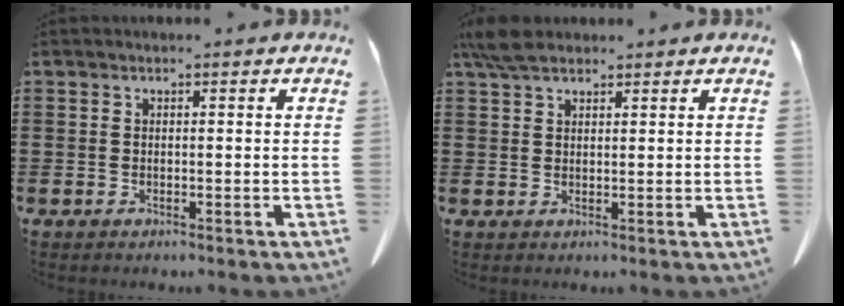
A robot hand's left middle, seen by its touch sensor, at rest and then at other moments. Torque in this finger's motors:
{"motor_torque": [1.14, 0.48, 0.26, 0.08]}